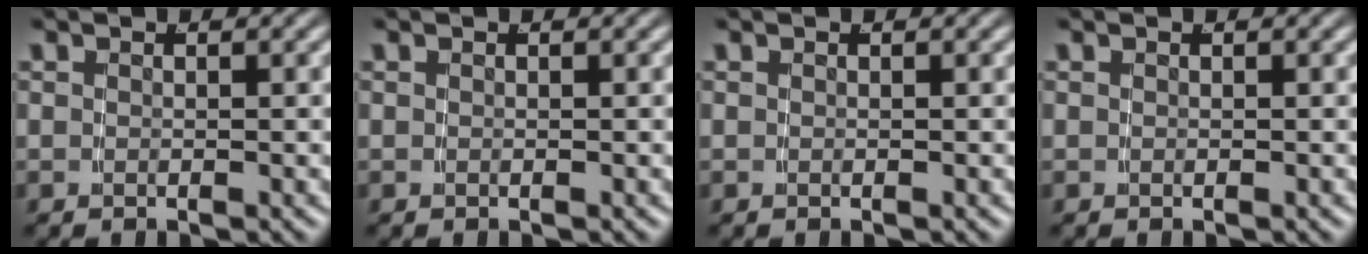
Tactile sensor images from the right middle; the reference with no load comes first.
{"total": 0.0}
{"total": 0.0}
{"total": 0.0}